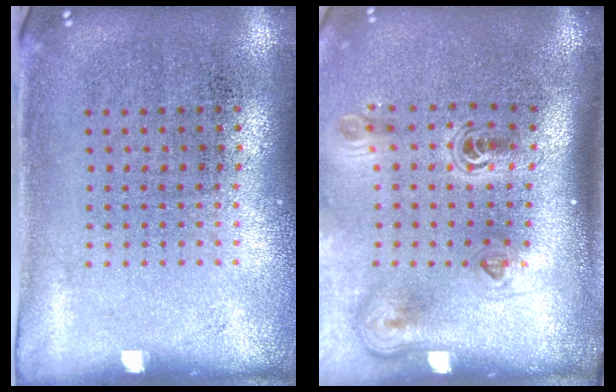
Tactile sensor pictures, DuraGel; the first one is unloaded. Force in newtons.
{"total": 2.3, "press": 1.5, "slide": 1.7}